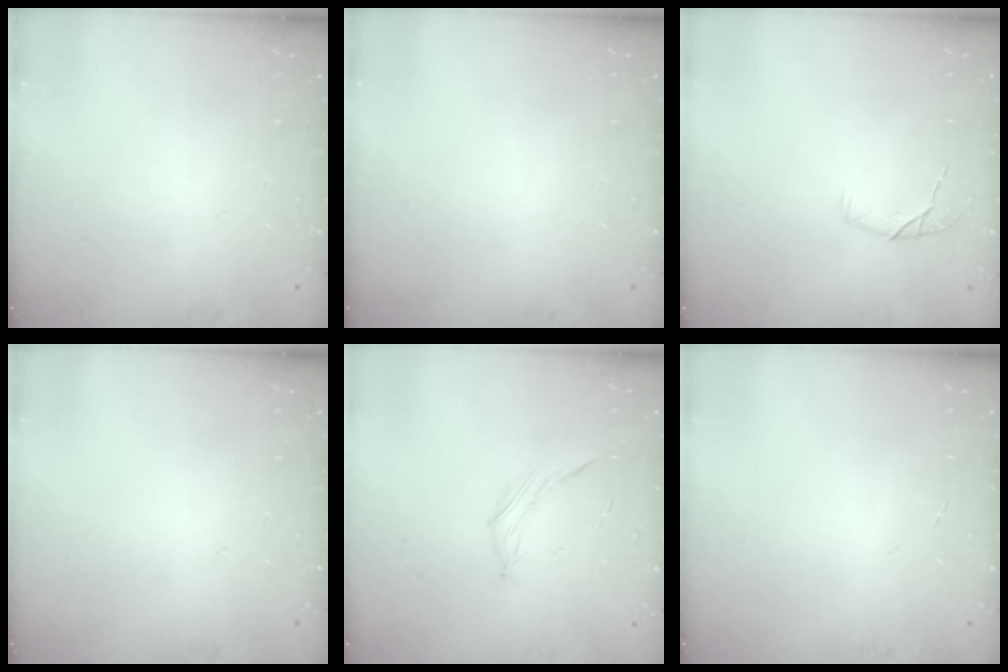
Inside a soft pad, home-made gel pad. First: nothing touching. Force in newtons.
{"total": 0.0}
{"total": 5.7, "press": 5.5, "slide": 1.4}
{"total": 0.0}
{"total": 3.5, "press": 3.3, "slide": 1.0}
{"total": 0.0}